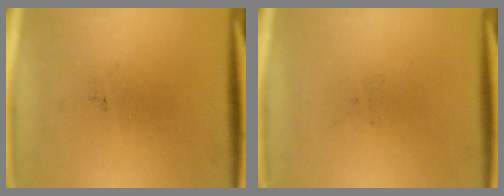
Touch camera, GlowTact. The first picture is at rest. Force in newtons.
{"total": 0.0}